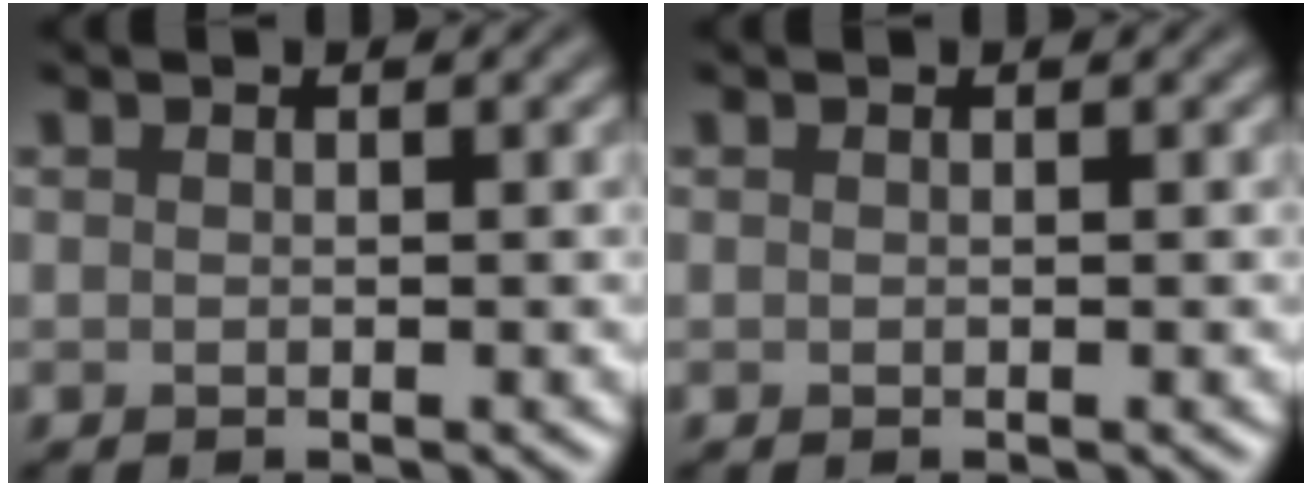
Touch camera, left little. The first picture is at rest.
{"total": 0.0}